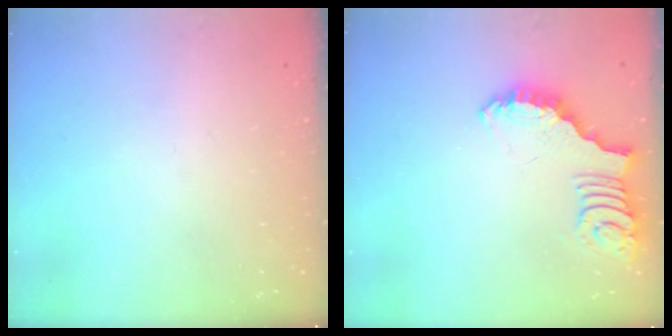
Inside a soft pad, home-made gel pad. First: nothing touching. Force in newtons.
{"total": 2.6, "press": 2.6, "slide": 0.5}